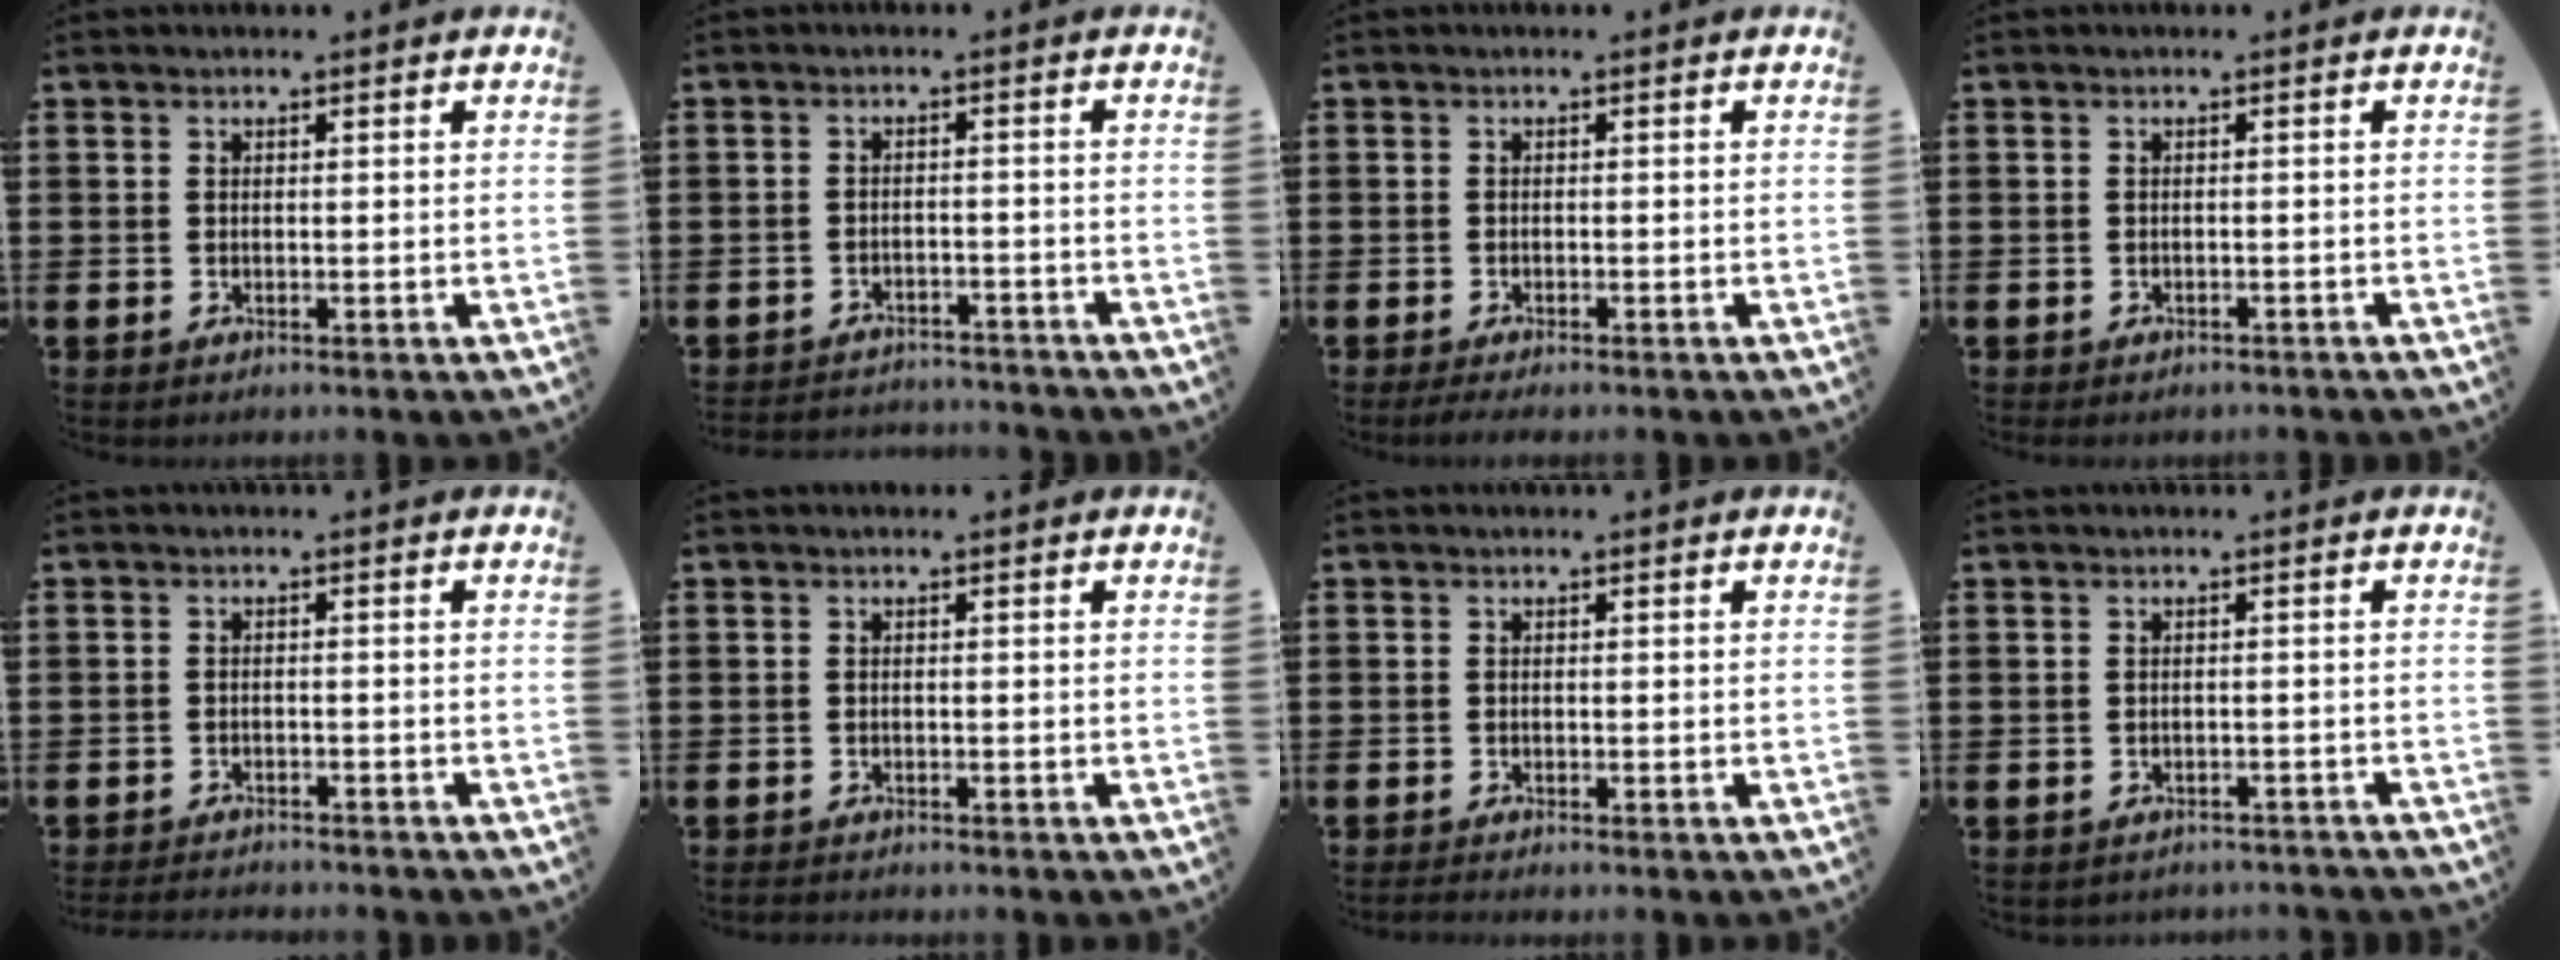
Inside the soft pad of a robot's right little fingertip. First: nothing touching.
{"total": 2.4, "force": [-2.3, 0.1, -0.3], "torque": [-0.003, 0.003, -0.053]}
{"total": 1.0, "force": [-0.7, 0.2, 0.6], "torque": [-0.013, -0.002, -0.014]}
{"total": 0.6, "force": [-0.6, 0.1, 0.0], "torque": [-0.002, -0.002, -0.012]}
{"total": 1.7, "force": [-1.7, 0.0, -0.1], "torque": [-0.003, 0.002, -0.036]}
{"total": 0.6, "force": [-0.6, 0.1, 0.1], "torque": [-0.004, -0.001, -0.013]}
{"total": 0.6, "force": [-0.6, 0.0, 0.3], "torque": [-0.005, -0.003, -0.012]}
{"total": 1.0, "force": [-1.0, 0.1, 0.0], "torque": [-0.003, 0.001, -0.022]}